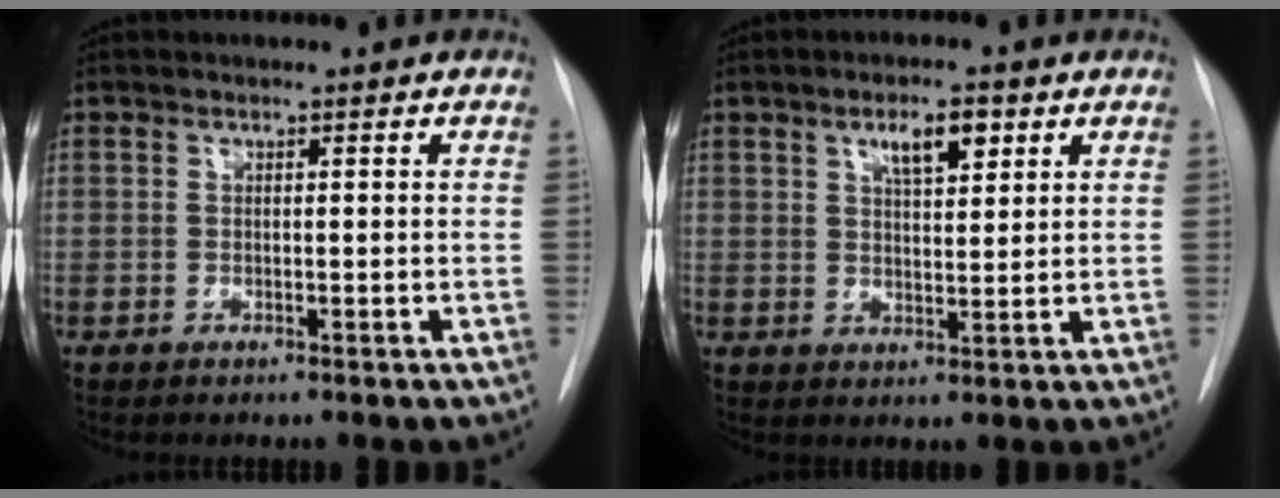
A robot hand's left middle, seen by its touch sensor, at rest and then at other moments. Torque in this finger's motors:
{"motor_torque": [0.35, -0.30, -0.02, 0.00]}